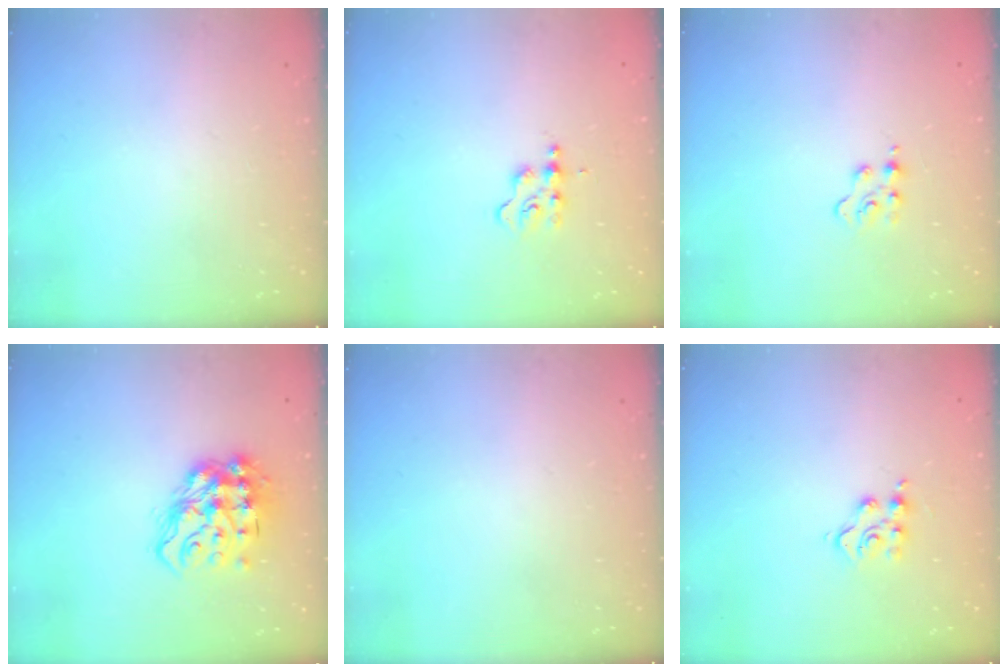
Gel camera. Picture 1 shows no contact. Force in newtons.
{"total": 2.7, "press": 2.7, "slide": 0.3}
{"total": 2.2, "press": 2.2, "slide": 0.5}
{"total": 15.3, "press": 15.2, "slide": 1.3}
{"total": 0.0}
{"total": 4.9, "press": 4.9, "slide": 0.2}